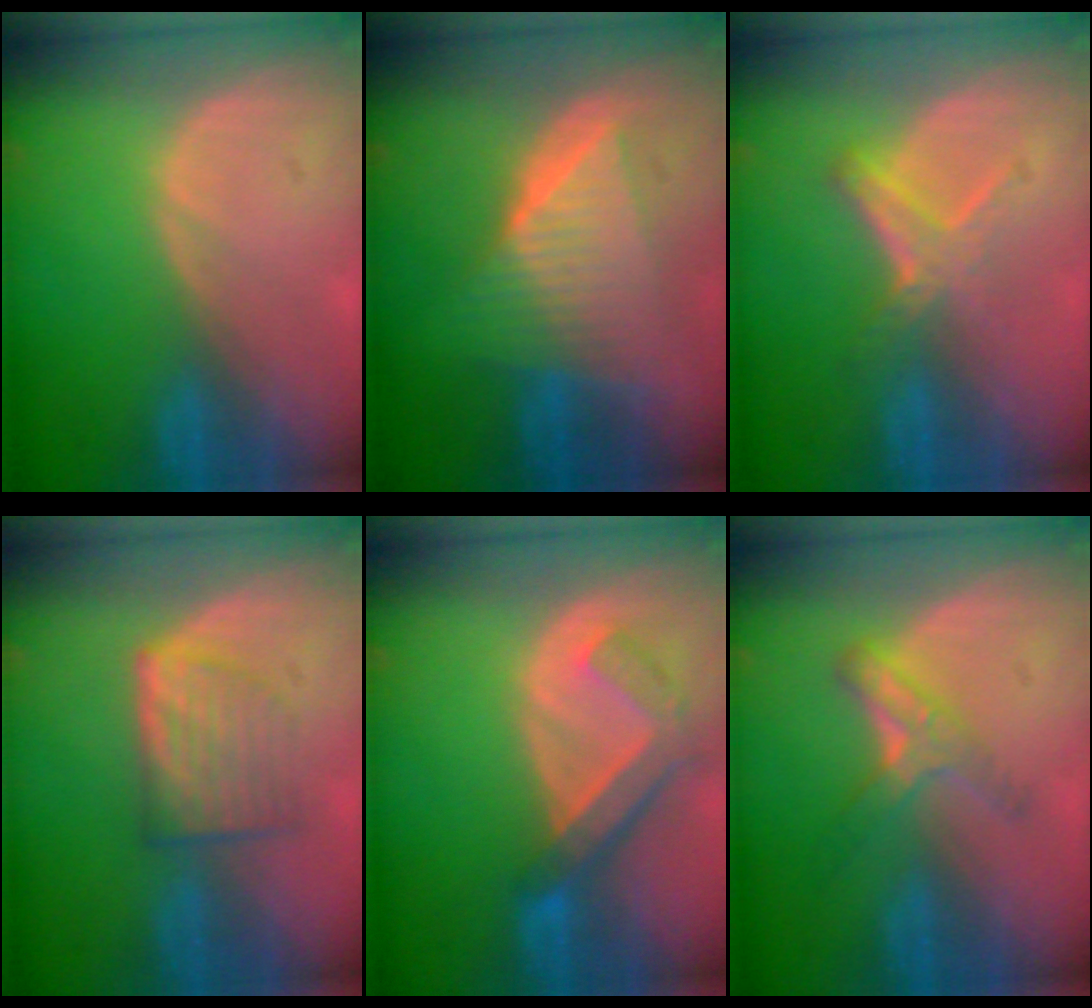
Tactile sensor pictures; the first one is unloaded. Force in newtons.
{"total": 8.7, "press": 8.7, "slide": 0.4}
{"total": 4.8, "press": 4.7, "slide": 1.2}
{"total": 6.1, "press": 5.8, "slide": 1.7}
{"total": 7.2, "press": 6.3, "slide": 3.5}
{"total": 5.4, "press": 5.0, "slide": 2.1}